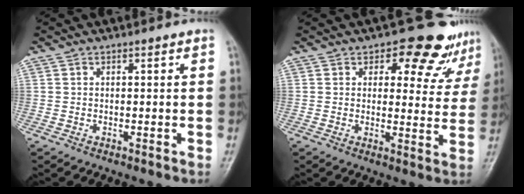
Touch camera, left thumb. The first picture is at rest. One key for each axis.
{"total": 9.5, "fx": 6.6, "fy": 5.3, "fz": 4.4, "tx": -0.006, "ty": -0.035, "tz": 0.068}